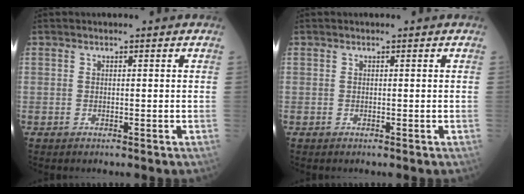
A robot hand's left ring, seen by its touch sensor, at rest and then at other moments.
{"total": 0.0}